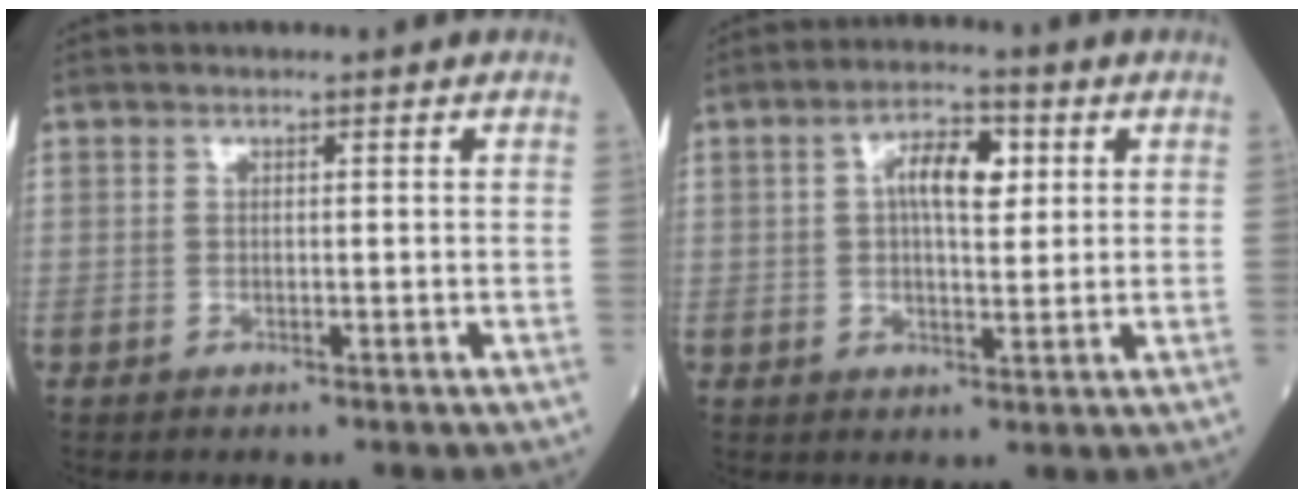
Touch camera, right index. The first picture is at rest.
{"total": 6.8, "force": [1.9, 2.7, 6.0], "torque": [-0.104, 0.014, 0.029]}